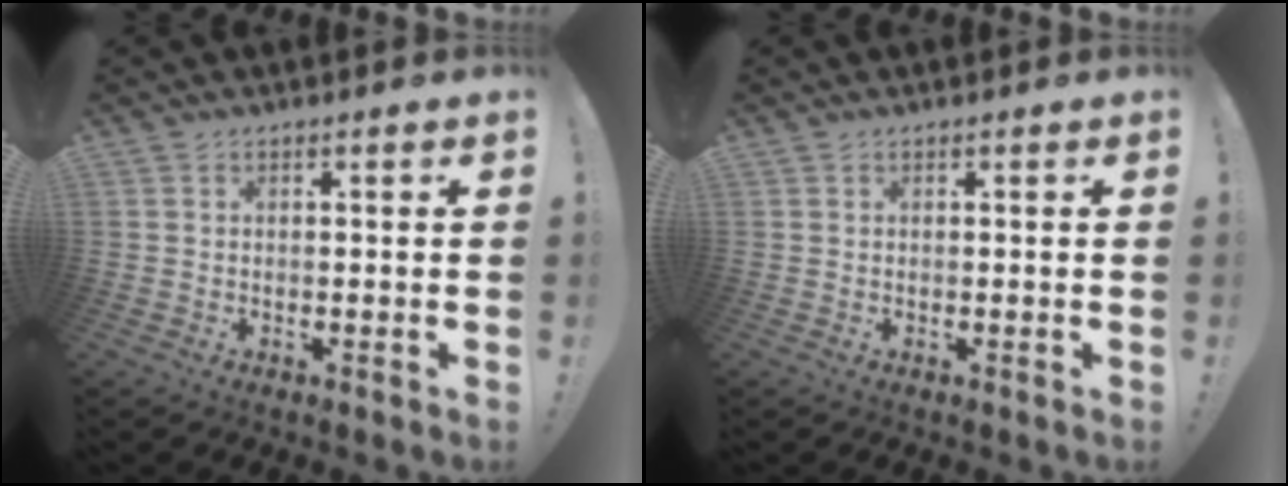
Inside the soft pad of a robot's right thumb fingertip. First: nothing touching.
{"total": 0.0}